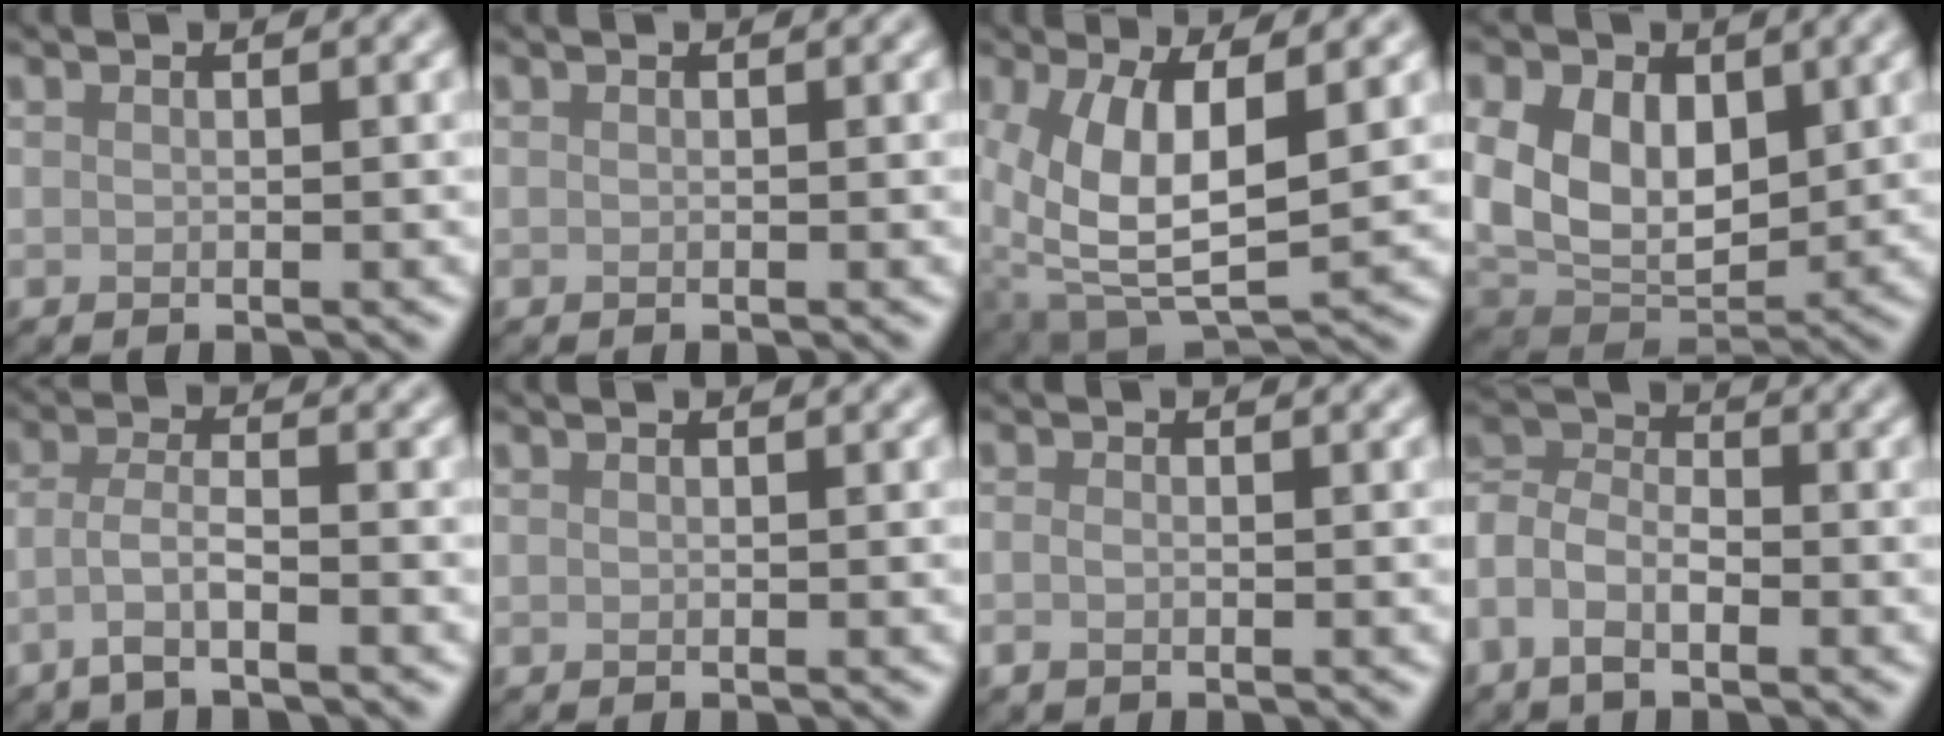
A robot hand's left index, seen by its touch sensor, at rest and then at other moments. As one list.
[{"total": 0.0}, {"total": 8.5, "force": [1.0, 4.0, 7.4], "torque": [-0.161, -0.015, 0.023]}, {"total": 8.2, "force": [1.7, 5.7, 5.6], "torque": [-0.118, -0.003, 0.028]}, {"total": 2.9, "force": [-1.6, 0.6, 2.3], "torque": [-0.050, 0.004, -0.042]}, {"total": 0.0}, {"total": 1.2, "force": [-0.4, 0.7, 0.8], "torque": [-0.020, -0.002, -0.010]}, {"total": 4.2, "force": [-1.7, 2.4, 3.0], "torque": [-0.057, 0.010, -0.045]}]